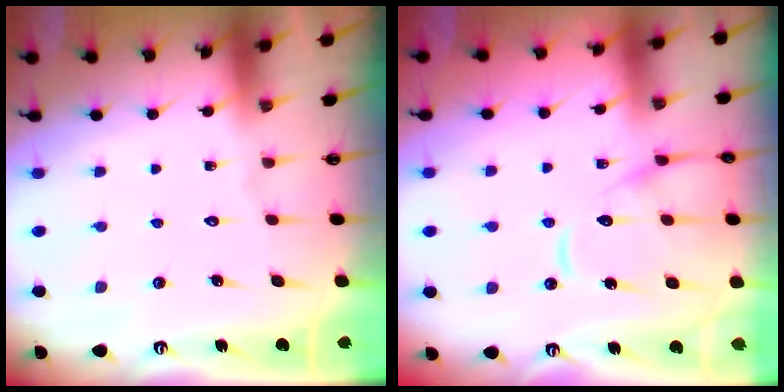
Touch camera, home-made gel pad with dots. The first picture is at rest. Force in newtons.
{"total": 12.9, "press": 12.8, "slide": 1.4}